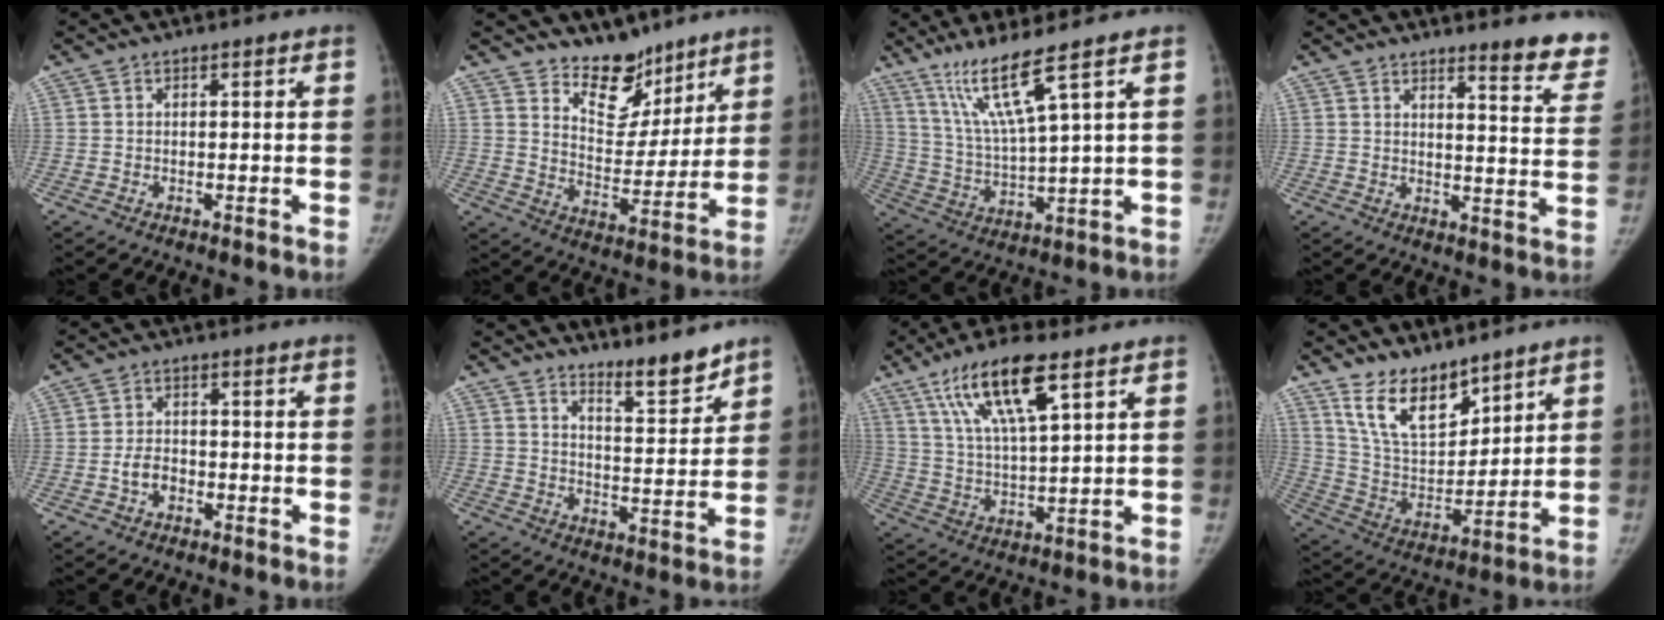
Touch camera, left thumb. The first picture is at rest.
{"total": 11.0, "force": [8.8, 5.8, 2.9], "torque": [-0.003, -0.073, 0.156]}
{"total": 9.9, "force": [6.5, -1.0, 7.5], "torque": [-0.156, -0.046, 0.144]}
{"total": 10.4, "force": [8.8, 1.8, 5.2], "torque": [-0.032, -0.066, 0.092]}
{"total": 3.7, "force": [-1.5, 2.6, 2.1], "torque": [-0.031, 0.016, -0.030]}
{"total": 7.5, "force": [6.7, 1.3, 3.2], "torque": [-0.033, -0.065, 0.109]}
{"total": 14.0, "force": [7.8, 3.5, 11.0], "torque": [-0.199, -0.022, 0.149]}
{"total": 13.6, "force": [10.1, 6.2, 6.6], "torque": [-0.082, -0.069, 0.203]}